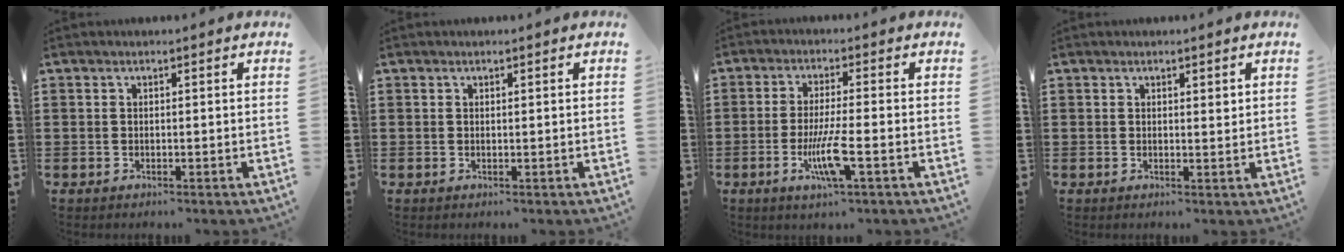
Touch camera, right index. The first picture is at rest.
{"total": 0.0}
{"total": 7.0, "force": [-2.4, 0.9, 6.5], "torque": [-0.134, -0.018, -0.047]}
{"total": 0.9, "force": [0.6, 0.4, 0.6], "torque": [-0.004, 0.000, 0.009]}